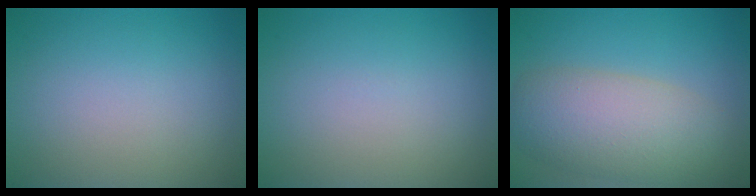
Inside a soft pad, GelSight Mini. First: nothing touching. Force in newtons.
{"total": 0.0}
{"total": 7.3, "press": 7.3, "slide": 0.5}